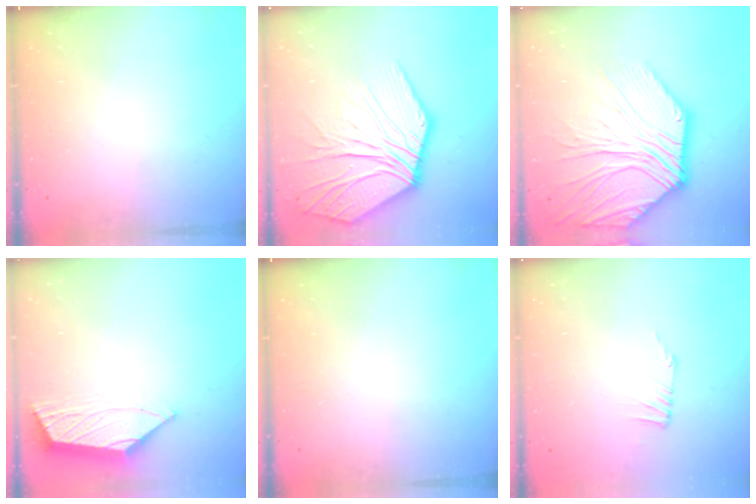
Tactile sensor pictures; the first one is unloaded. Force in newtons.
{"total": 15.2, "press": 15.1, "slide": 2.0}
{"total": 16.2, "press": 16.2, "slide": 1.6}
{"total": 4.3, "press": 4.2, "slide": 0.7}
{"total": 0.0}
{"total": 1.3, "press": 1.2, "slide": 0.2}